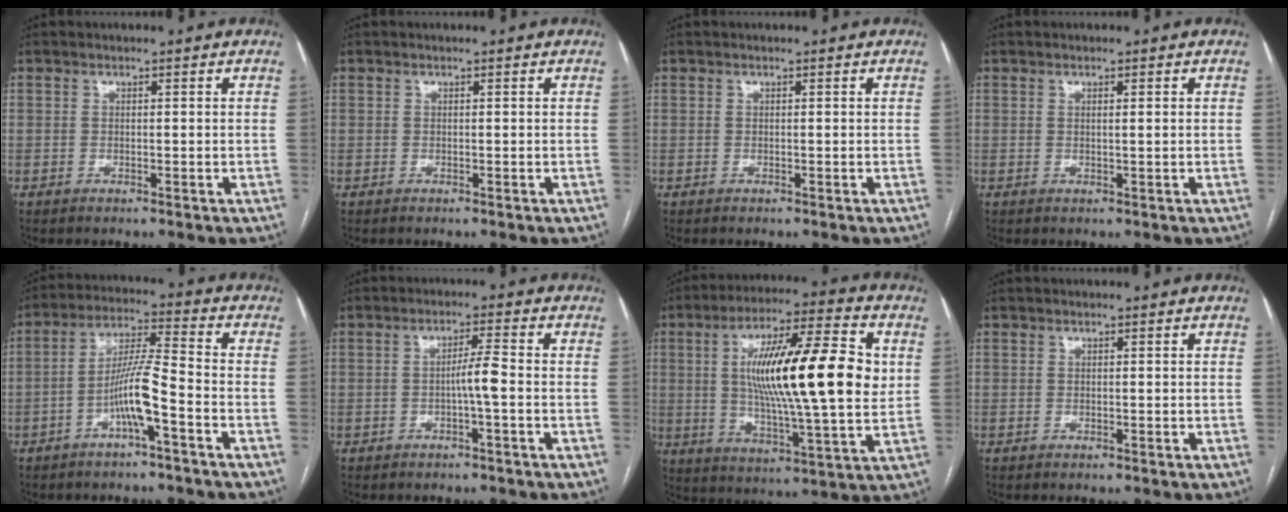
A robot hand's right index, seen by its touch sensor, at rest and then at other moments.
{"total": 0.0}
{"total": 0.0}
{"total": 0.9, "force": [0.2, -0.1, 0.8], "torque": [-0.016, 0.001, 0.003]}
{"total": 8.4, "force": [-3.6, 0.2, 7.5], "torque": [-0.149, 0.018, -0.067]}
{"total": 3.4, "force": [-1.0, -0.3, 3.2], "torque": [-0.052, 0.003, -0.017]}
{"total": 20.6, "force": [3.0, 2.5, 20.2], "torque": [-0.343, 0.008, 0.040]}
{"total": 0.0}